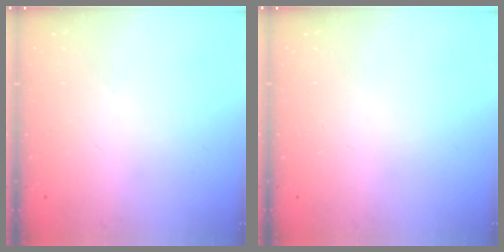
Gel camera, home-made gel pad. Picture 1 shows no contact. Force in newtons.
{"total": 0.0}